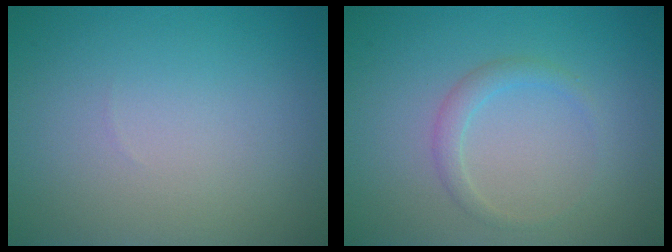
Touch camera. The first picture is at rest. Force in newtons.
{"total": 1.5, "press": 1.5, "slide": 0.2}